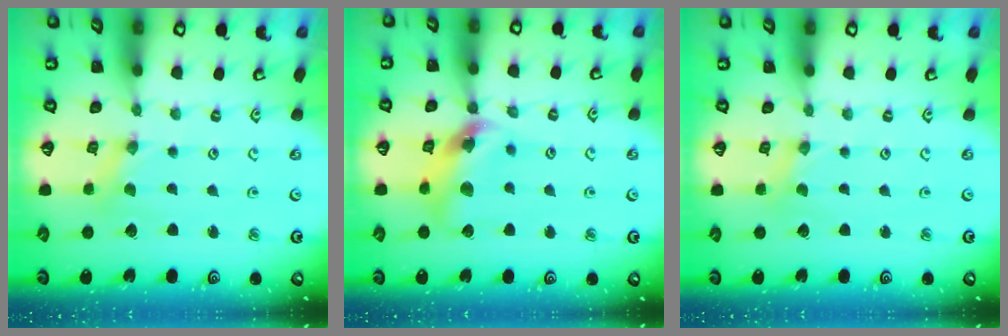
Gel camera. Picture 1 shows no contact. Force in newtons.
{"total": 12.9, "press": 12.7, "slide": 1.8}
{"total": 0.0}